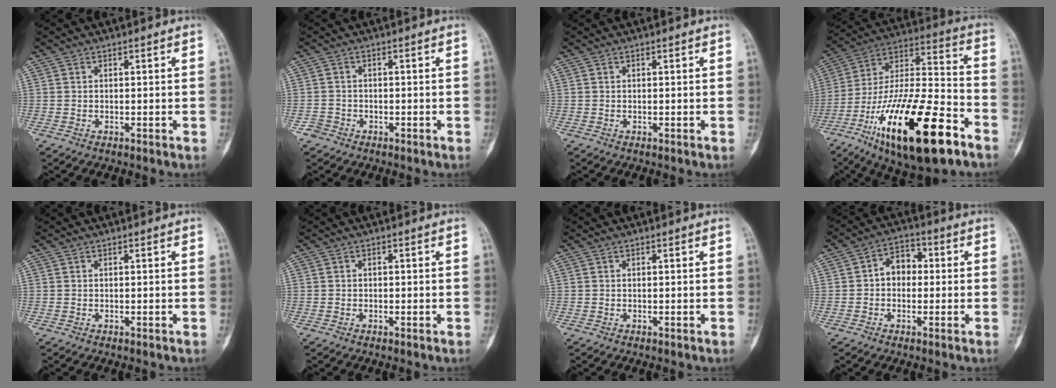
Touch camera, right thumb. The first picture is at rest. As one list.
[{"total": 1.7, "force": [-1.1, 1.3, -0.1], "torque": [0.004, 0.007, -0.025]}, {"total": 0.0}, {"total": 28.4, "force": [-14.5, 9.2, 22.6], "torque": [-0.411, 0.063, -0.244]}, {"total": 0.0}, {"total": 0.0}, {"total": 0.0}, {"total": 6.0, "force": [0.1, 4.5, 3.9], "torque": [-0.037, 0.022, -0.010]}]